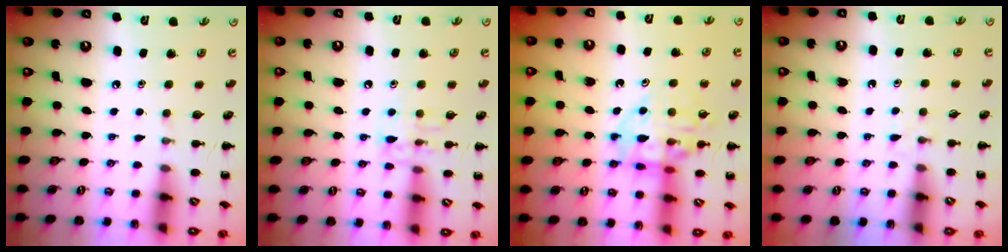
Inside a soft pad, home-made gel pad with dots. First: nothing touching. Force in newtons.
{"total": 7.8, "press": 7.8, "slide": 0.8}
{"total": 13.4, "press": 13.3, "slide": 2.0}
{"total": 2.9, "press": 2.6, "slide": 1.3}